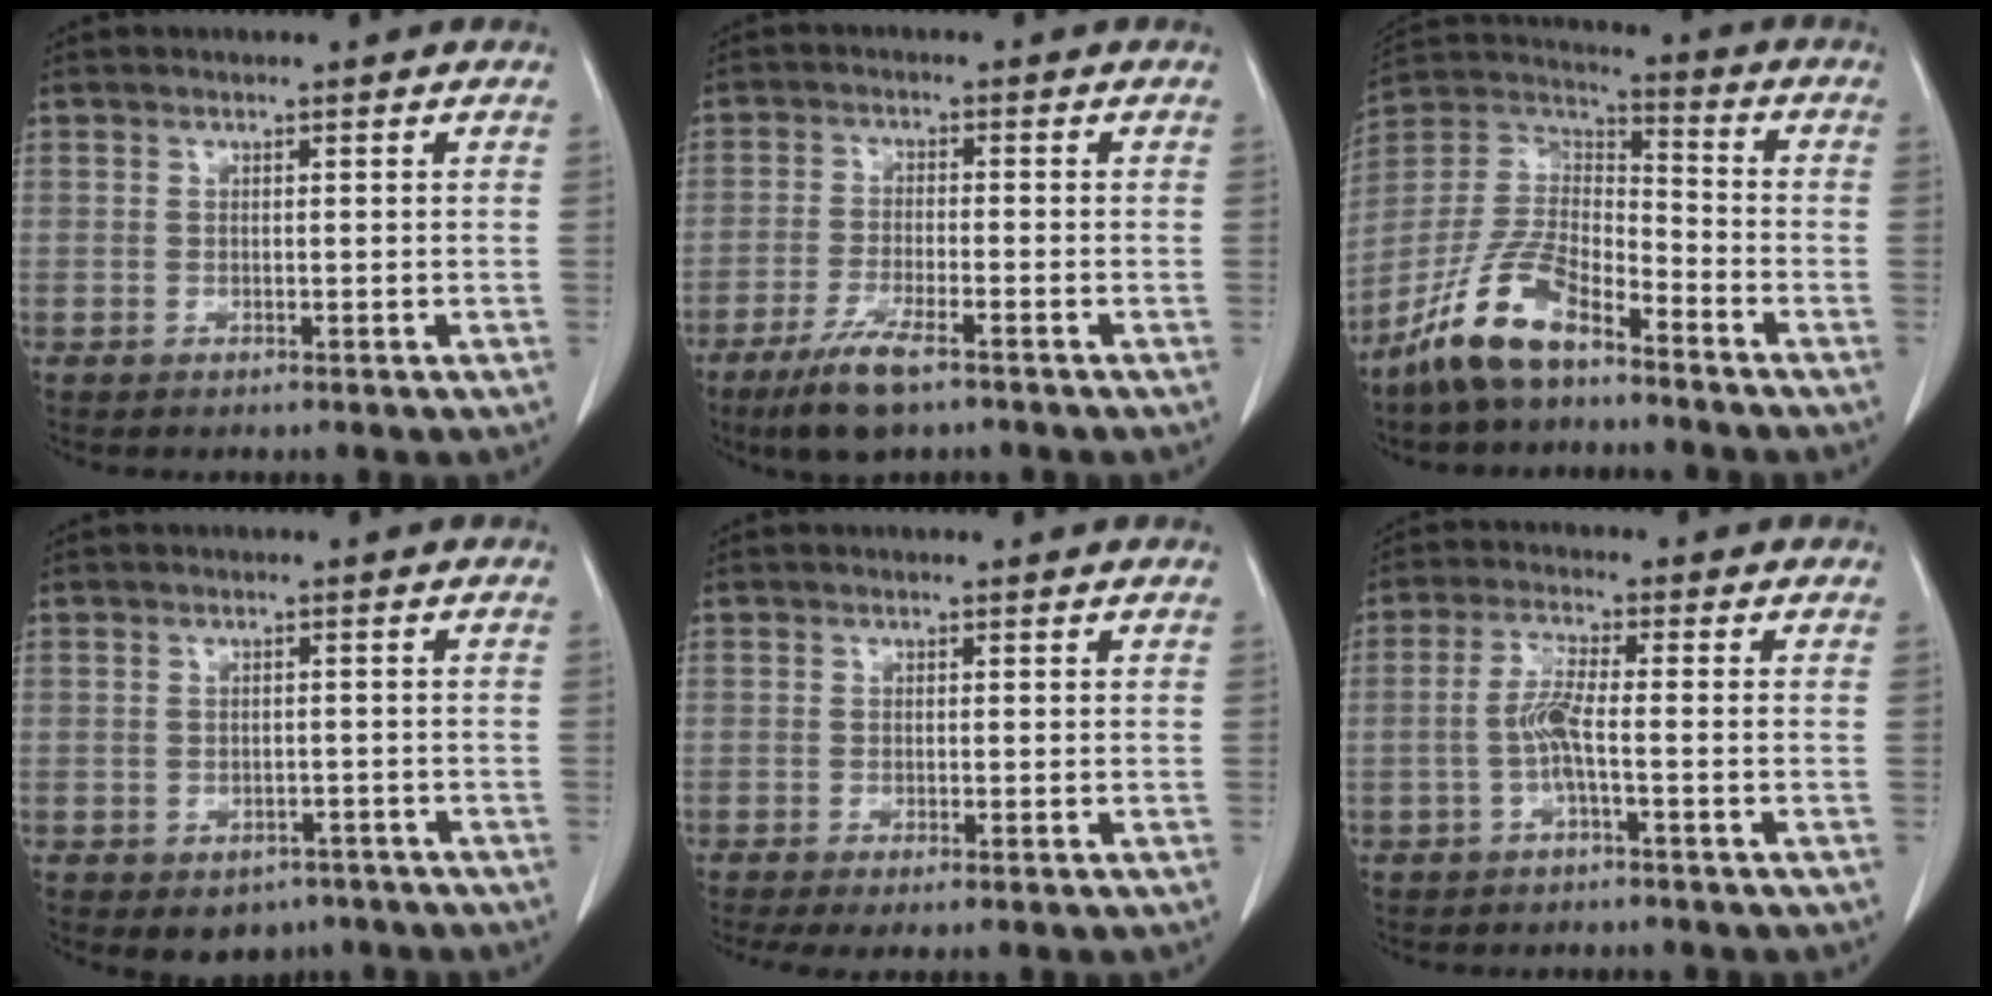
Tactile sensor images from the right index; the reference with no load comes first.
{"total": 7.2, "force": [-4.9, 1.1, 5.2], "torque": [-0.105, -0.016, -0.086]}
{"total": 12.5, "force": [-8.9, 4.2, 7.8], "torque": [-0.170, 0.012, -0.176]}
{"total": 4.1, "force": [-2.7, 2.9, 1.1], "torque": [-0.003, 0.007, -0.027]}
{"total": 2.7, "force": [-1.7, 0.4, 2.0], "torque": [-0.036, -0.010, -0.028]}
{"total": 4.2, "force": [-1.1, 0.1, 4.1], "torque": [-0.084, 0.005, -0.021]}